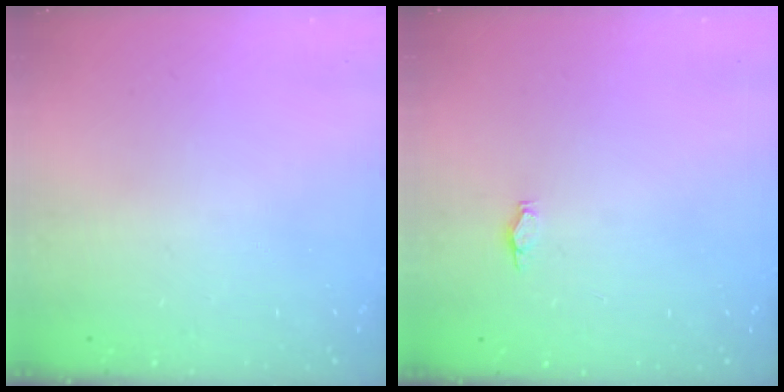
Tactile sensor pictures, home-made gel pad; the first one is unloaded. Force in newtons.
{"total": 2.2, "press": 1.9, "slide": 1.2}